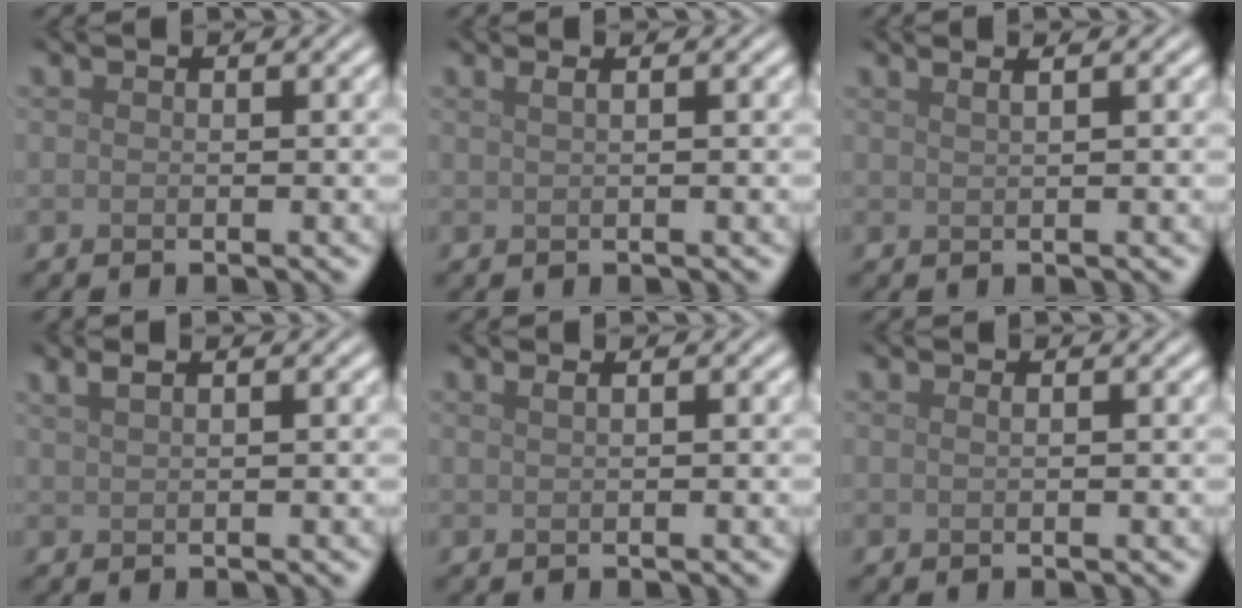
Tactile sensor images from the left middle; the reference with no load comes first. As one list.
[{"total": 2.1, "force": [1.0, 1.1, 1.5], "torque": [-0.007, 0.003, -0.006]}, {"total": 2.7, "force": [1.6, 1.3, 1.7], "torque": [0.001, 0.011, -0.007]}, {"total": 1.9, "force": [1.3, 0.7, 1.3], "torque": [-0.016, 0.003, 0.016]}, {"total": 1.6, "force": [0.8, 0.8, 1.1], "torque": [-0.006, -0.003, 0.000]}, {"total": 0.6, "force": [0.2, 0.3, 0.5], "torque": [-0.005, 0.002, 0.000]}]